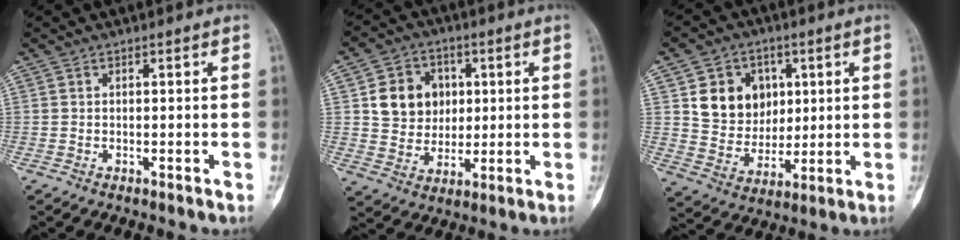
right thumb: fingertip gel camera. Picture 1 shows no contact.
{"total": 11.1, "force": [2.4, 9.6, 5.0], "torque": [-0.040, -0.004, 0.045]}
{"total": 12.4, "force": [3.7, 10.5, 5.5], "torque": [-0.045, -0.014, 0.076]}